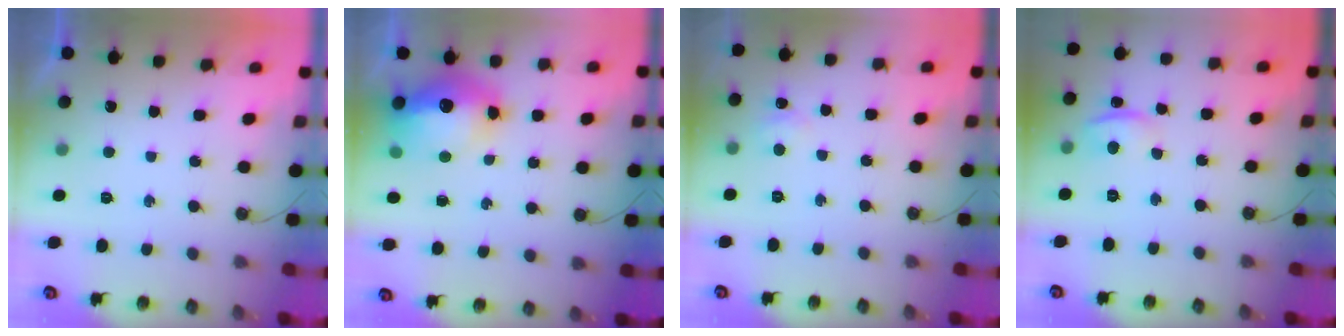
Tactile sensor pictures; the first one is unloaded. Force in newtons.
{"total": 16.6, "press": 16.5, "slide": 1.5}
{"total": 5.1, "press": 5.0, "slide": 1.0}
{"total": 1.4, "press": 1.2, "slide": 0.7}